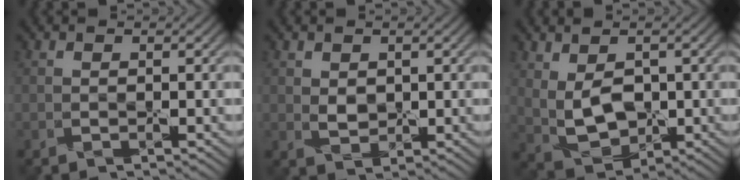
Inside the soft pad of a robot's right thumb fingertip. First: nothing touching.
{"total": 1.9, "force": [0.9, 1.5, 0.9], "torque": [-0.022, -0.002, 0.023]}
{"total": 5.6, "force": [1.0, 3.7, 4.2], "torque": [-0.103, -0.007, 0.027]}